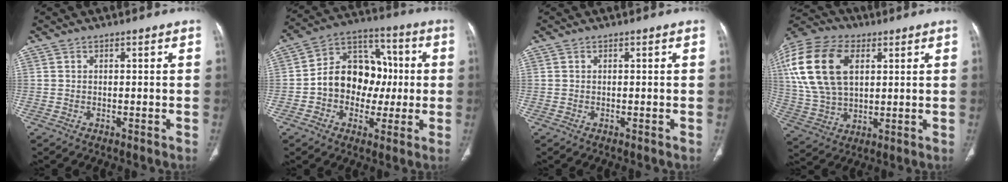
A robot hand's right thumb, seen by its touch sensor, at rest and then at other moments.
{"total": 14.9, "force": [-0.8, 11.7, 9.2], "torque": [-0.100, 0.043, -0.019]}
{"total": 0.0}
{"total": 20.6, "force": [5.7, 12.9, 15.1], "torque": [-0.311, 0.001, 0.105]}